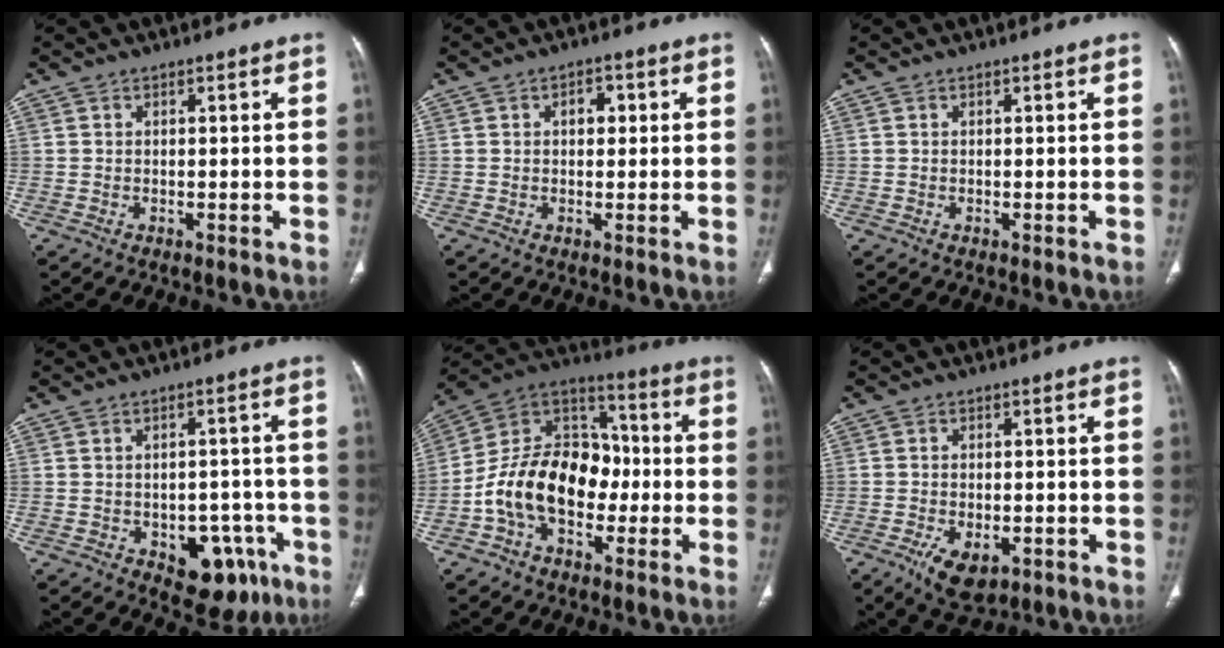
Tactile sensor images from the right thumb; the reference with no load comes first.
{"total": 3.1, "force": [0.7, 2.2, 2.1], "torque": [-0.020, 0.006, 0.008]}
{"total": 0.0}
{"total": 11.2, "force": [-5.0, 7.1, 7.1], "torque": [-0.049, 0.030, -0.054]}
{"total": 18.3, "force": [-3.8, 12.5, 12.8], "torque": [-0.199, 0.055, -0.071]}
{"total": 6.9, "force": [-3.0, 3.8, 4.9], "torque": [-0.082, 0.003, -0.039]}